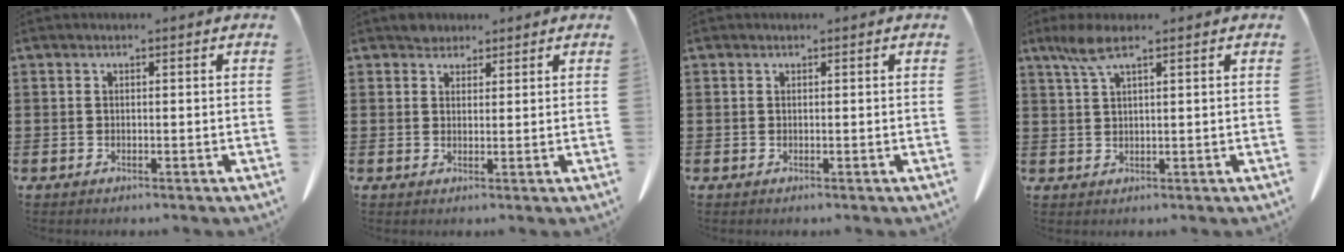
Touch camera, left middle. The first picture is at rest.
{"total": 2.3, "force": [2.0, 1.0, 0.2], "torque": [-0.001, 0.000, 0.039]}
{"total": 0.0}
{"total": 4.3, "force": [2.5, 1.0, 3.4], "torque": [-0.080, 0.000, 0.043]}